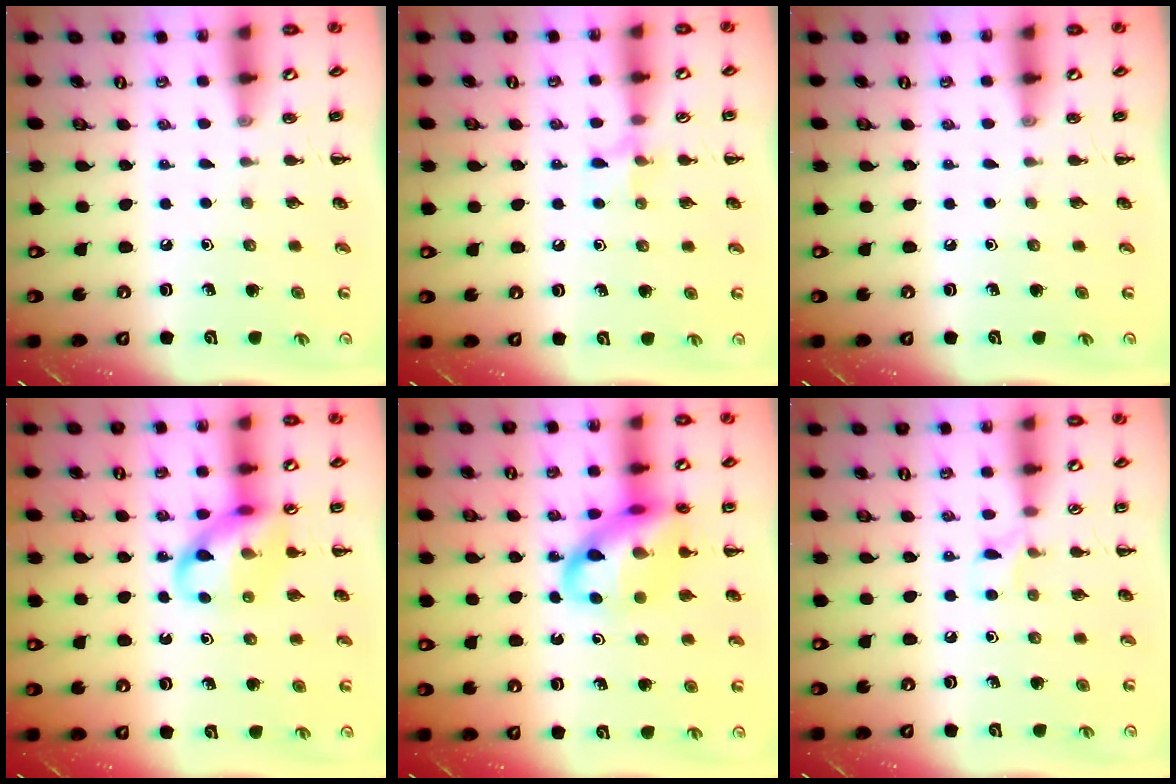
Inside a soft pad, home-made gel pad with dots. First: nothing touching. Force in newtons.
{"total": 6.2, "press": 6.0, "slide": 1.2}
{"total": 0.0}
{"total": 12.4, "press": 12.2, "slide": 2.0}
{"total": 15.8, "press": 15.6, "slide": 3.0}
{"total": 5.0, "press": 4.8, "slide": 1.5}